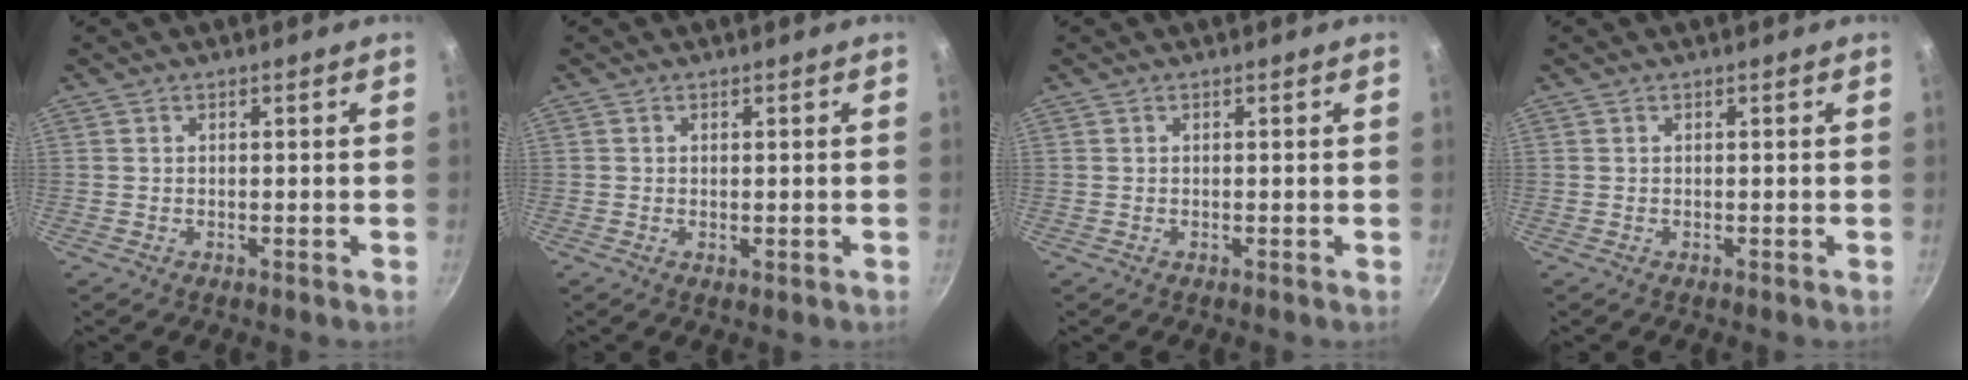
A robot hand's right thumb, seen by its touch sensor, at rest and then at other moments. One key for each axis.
{"total": 0.8, "fx": 0.0, "fy": 0.3, "fz": 0.7, "tx": -0.010, "ty": -0.003, "tz": -0.001}
{"total": 0.0}
{"total": 0.0}